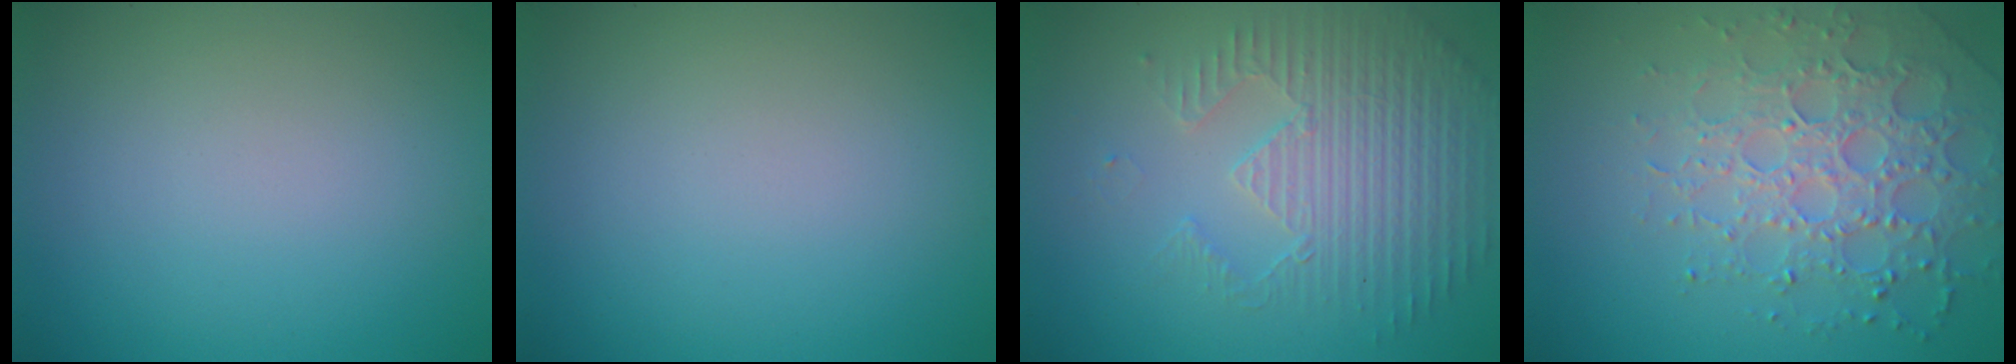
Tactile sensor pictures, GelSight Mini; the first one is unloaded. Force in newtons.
{"total": 0.0}
{"total": 3.8, "press": 3.7, "slide": 1.0}
{"total": 4.6, "press": 4.4, "slide": 1.2}